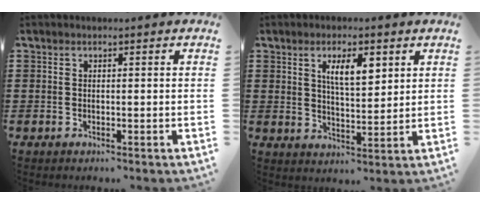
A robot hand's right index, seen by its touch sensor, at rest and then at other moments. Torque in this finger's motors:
{"motor_torque": [0.95, 0.69, 0.44, 0.06]}